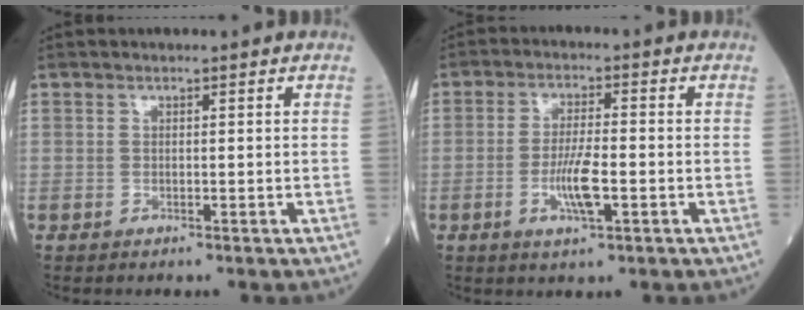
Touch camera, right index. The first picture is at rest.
{"total": 6.0, "force": [-1.8, 0.9, 5.7], "torque": [-0.112, -0.005, -0.032]}